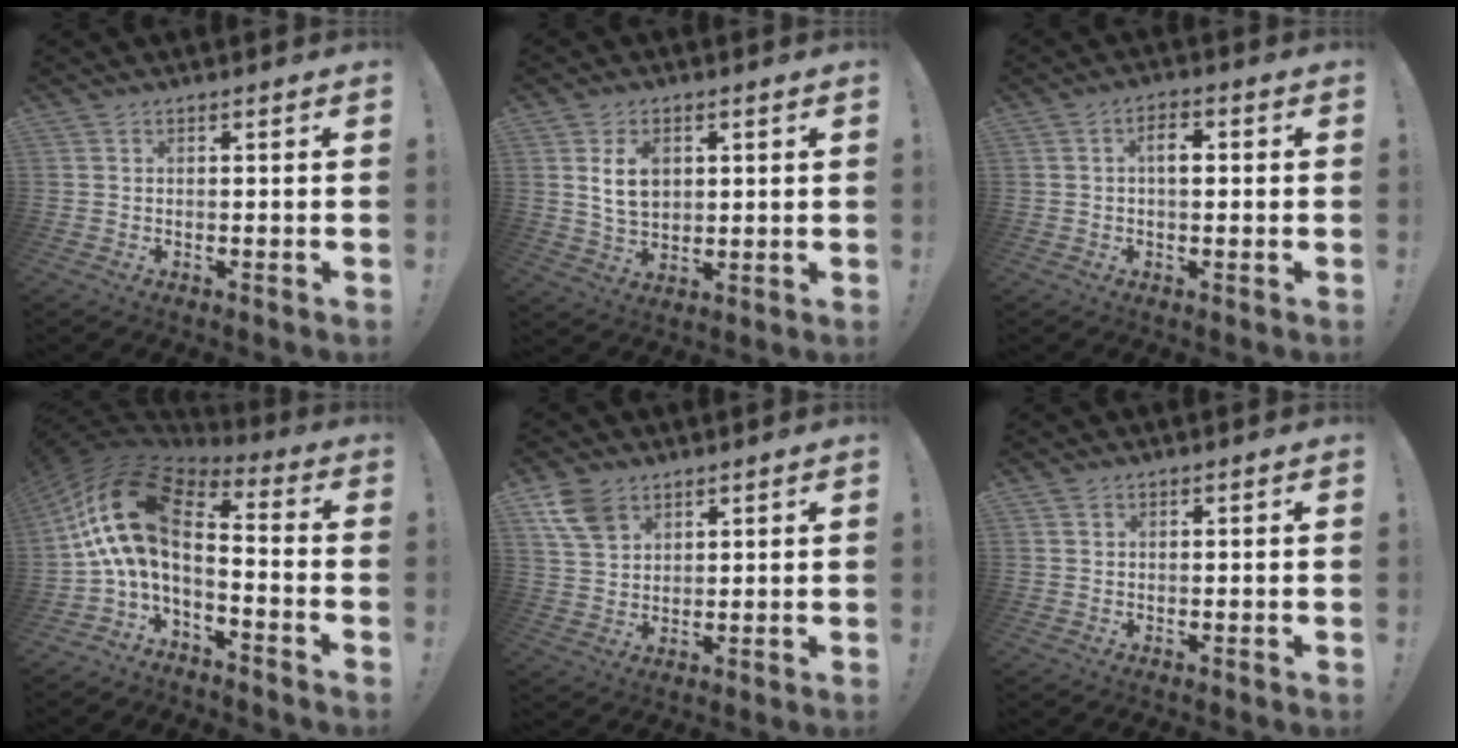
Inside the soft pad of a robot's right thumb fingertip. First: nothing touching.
{"total": 8.3, "force": [2.0, 6.0, 5.4], "torque": [-0.085, 0.000, 0.036]}
{"total": 3.9, "force": [0.2, 2.1, 3.3], "torque": [-0.039, 0.006, -0.005]}
{"total": 15.7, "force": [2.6, 7.3, 13.6], "torque": [-0.265, -0.015, 0.053]}
{"total": 9.3, "force": [5.4, 6.2, 4.2], "torque": [-0.082, -0.014, 0.111]}
{"total": 0.7, "force": [0.5, 0.5, 0.1], "torque": [-0.003, 0.000, 0.010]}